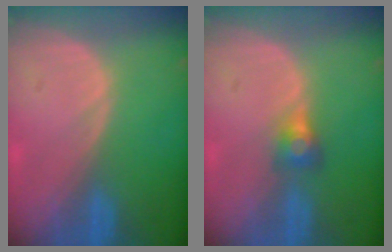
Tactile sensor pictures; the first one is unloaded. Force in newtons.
{"total": 2.8, "press": 2.6, "slide": 1.0}